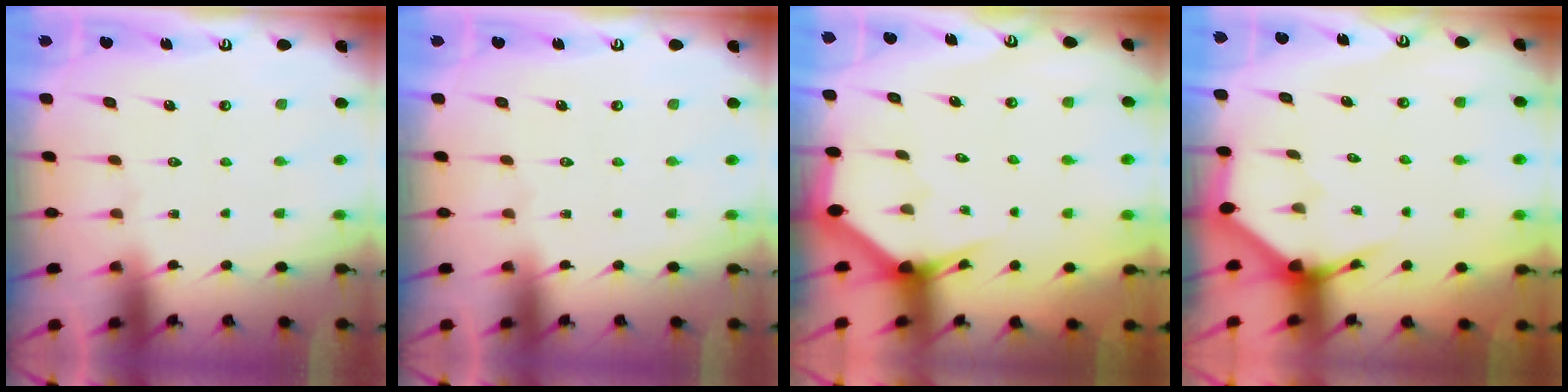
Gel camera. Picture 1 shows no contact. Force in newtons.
{"total": 0.0}
{"total": 2.7, "press": 2.7, "slide": 0.1}
{"total": 3.4, "press": 3.4, "slide": 0.1}